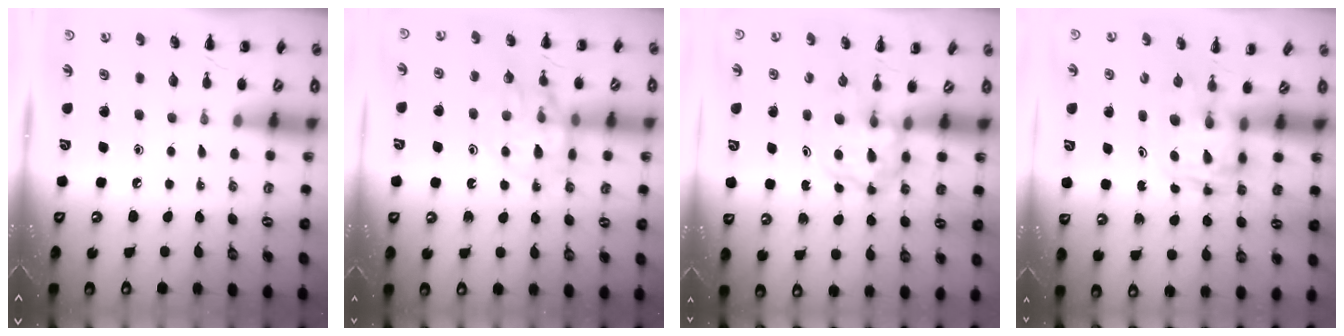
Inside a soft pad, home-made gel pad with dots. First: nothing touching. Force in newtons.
{"total": 13.3, "press": 13.2, "slide": 1.8}
{"total": 3.8, "press": 3.7, "slide": 0.4}
{"total": 2.7, "press": 2.7, "slide": 0.2}